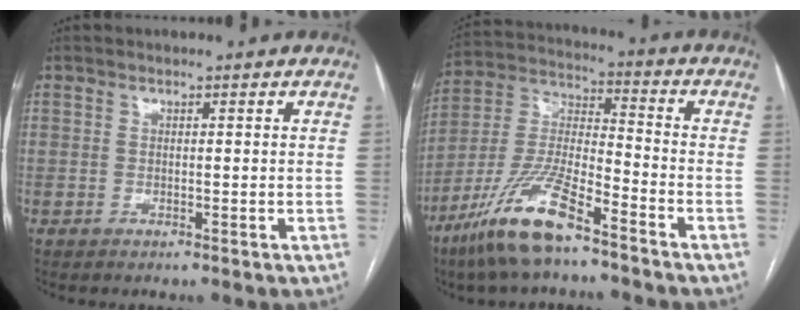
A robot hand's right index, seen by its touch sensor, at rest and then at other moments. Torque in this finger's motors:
{"motor_torque": [0.75, -0.60, 0.36, 0.09]}